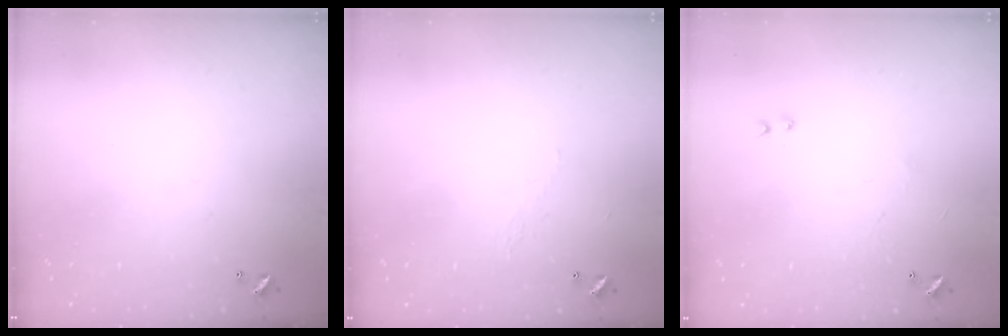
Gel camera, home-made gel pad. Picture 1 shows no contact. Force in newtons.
{"total": 2.9, "press": 2.9, "slide": 0.5}
{"total": 0.9, "press": 0.8, "slide": 0.5}